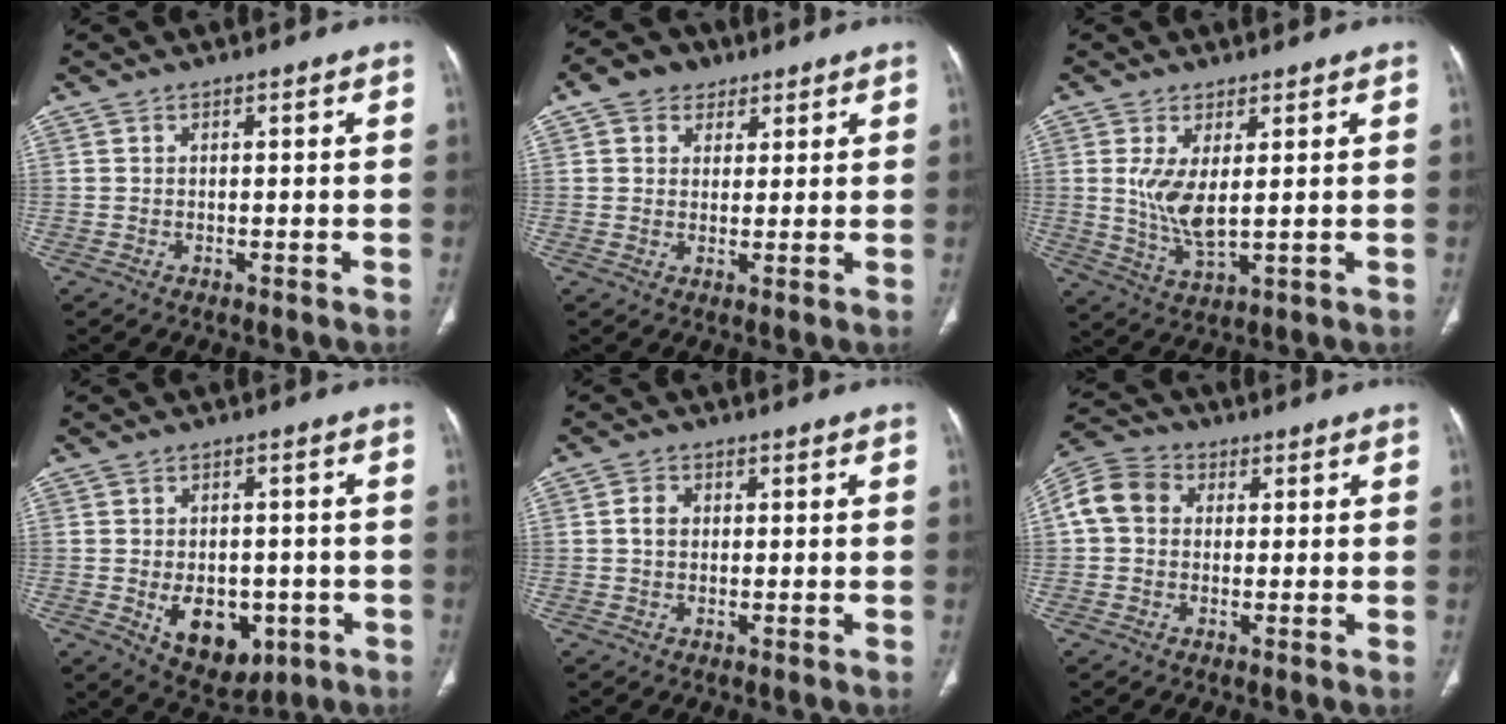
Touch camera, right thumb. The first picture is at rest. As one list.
[{"total": 6.1, "force": [3.1, 4.8, 2.0], "torque": [-0.010, -0.005, 0.050]}, {"total": 7.1, "force": [1.2, 2.5, 6.6], "torque": [-0.139, -0.024, 0.033]}, {"total": 10.7, "force": [-3.2, 7.1, 7.3], "torque": [-0.075, 0.007, -0.028]}, {"total": 2.8, "force": [0.3, 2.2, 1.6], "torque": [-0.024, 0.007, 0.004]}, {"total": 8.1, "force": [1.1, 6.6, 4.6], "torque": [-0.086, 0.025, 0.009]}]